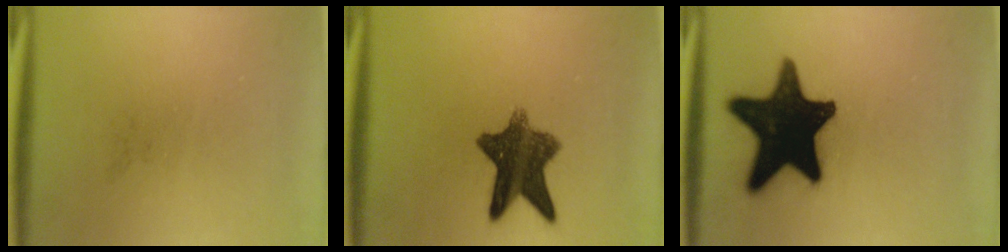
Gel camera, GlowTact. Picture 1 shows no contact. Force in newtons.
{"total": 10.2}
{"total": 19.8}